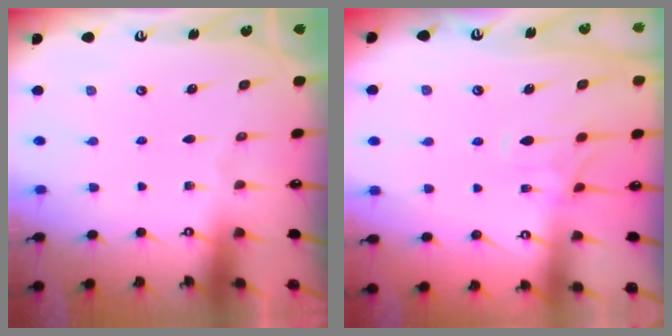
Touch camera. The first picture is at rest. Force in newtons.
{"total": 1.0, "press": 0.5, "slide": 0.8}